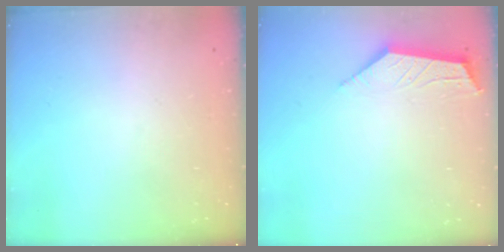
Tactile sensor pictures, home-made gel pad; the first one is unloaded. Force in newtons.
{"total": 4.0, "press": 3.9, "slide": 0.6}